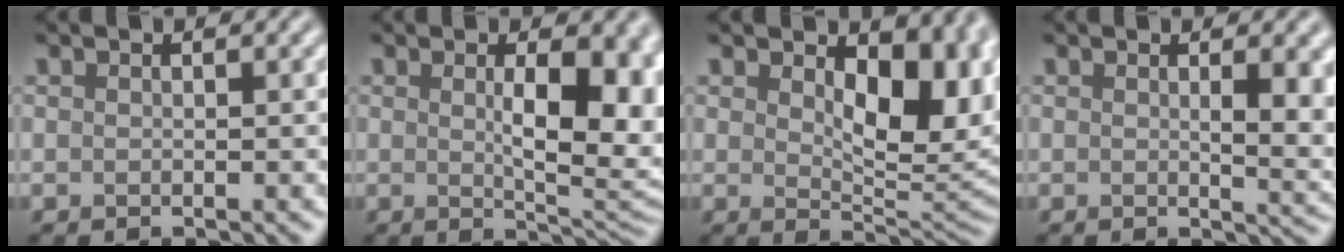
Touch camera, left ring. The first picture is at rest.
{"total": 8.2, "force": [0.8, 3.1, 7.6], "torque": [-0.104, -0.009, 0.021]}
{"total": 8.7, "force": [2.3, 4.6, 7.0], "torque": [-0.104, -0.010, 0.037]}
{"total": 4.5, "force": [0.8, 1.4, 4.2], "torque": [-0.044, -0.002, 0.014]}